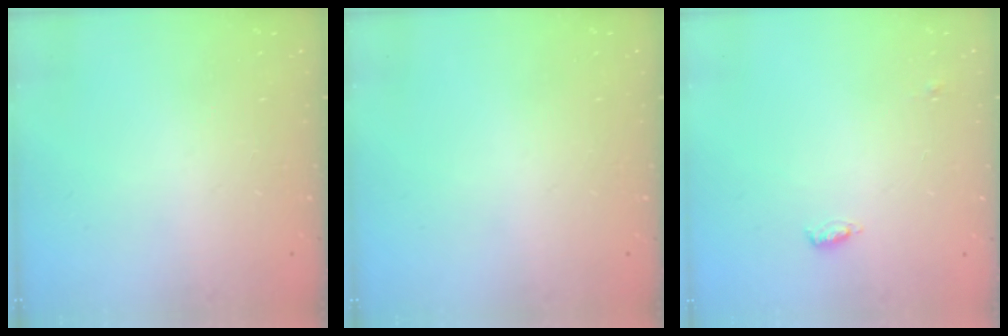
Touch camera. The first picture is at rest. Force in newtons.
{"total": 0.0}
{"total": 4.5, "press": 4.3, "slide": 1.2}